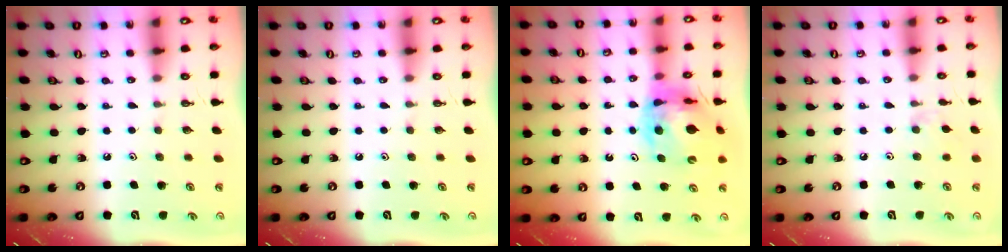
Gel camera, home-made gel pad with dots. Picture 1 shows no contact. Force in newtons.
{"total": 0.0}
{"total": 15.4, "press": 15.3, "slide": 1.9}
{"total": 4.8, "press": 4.8, "slide": 0.7}